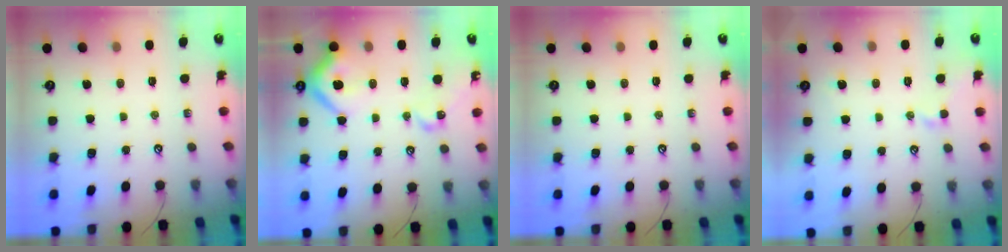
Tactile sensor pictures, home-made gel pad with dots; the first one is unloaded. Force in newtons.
{"total": 13.7, "press": 13.7, "slide": 1.5}
{"total": 0.0}
{"total": 2.2, "press": 2.1, "slide": 0.5}